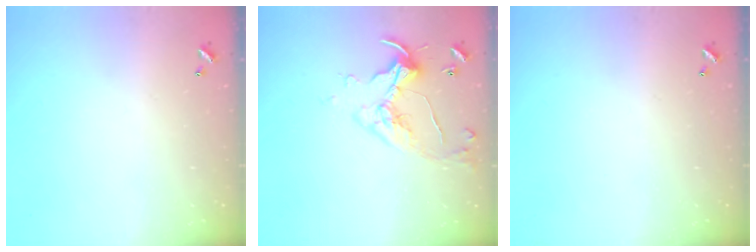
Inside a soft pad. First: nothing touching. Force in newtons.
{"total": 7.3, "press": 7.2, "slide": 1.4}
{"total": 0.0}